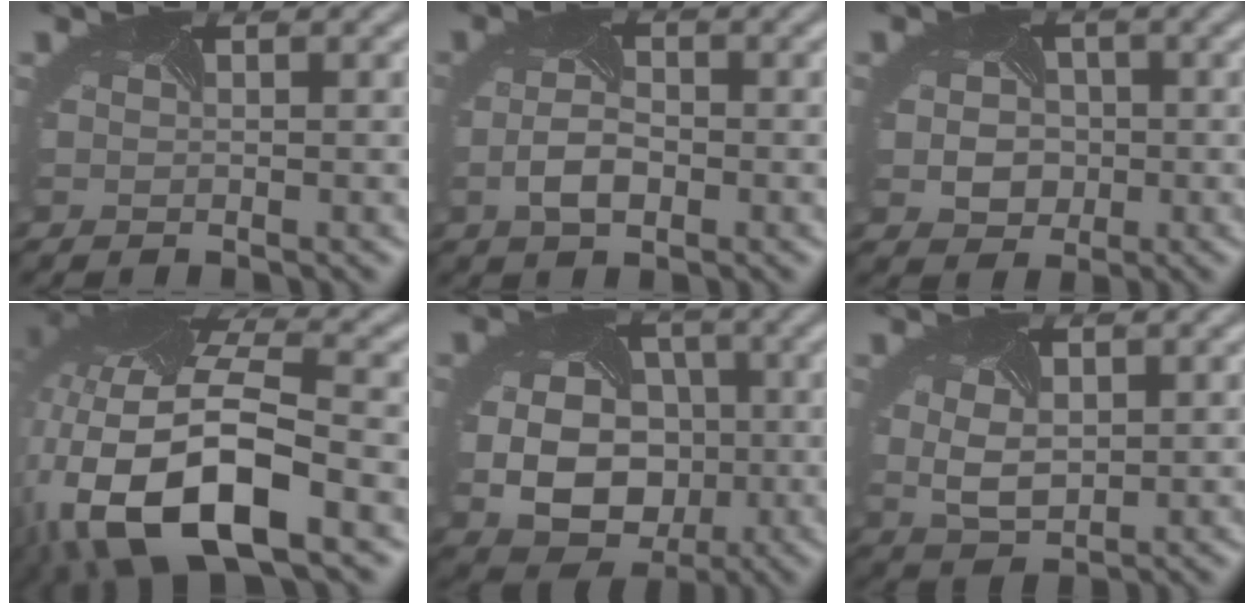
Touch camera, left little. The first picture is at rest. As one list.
[{"total": 3.0, "force": [-1.0, 1.7, 2.3], "torque": [-0.056, -0.006, -0.019]}, {"total": 5.1, "force": [0.0, 4.2, 3.0], "torque": [-0.038, 0.007, -0.006]}, {"total": 14.4, "force": [-5.7, 6.6, 11.4], "torque": [-0.237, -0.024, -0.103]}, {"total": 11.8, "force": [-1.3, 9.8, 6.6], "torque": [-0.103, -0.025, -0.032]}, {"total": 3.1, "force": [0.4, 2.0, 2.3], "torque": [-0.057, -0.008, 0.015]}]